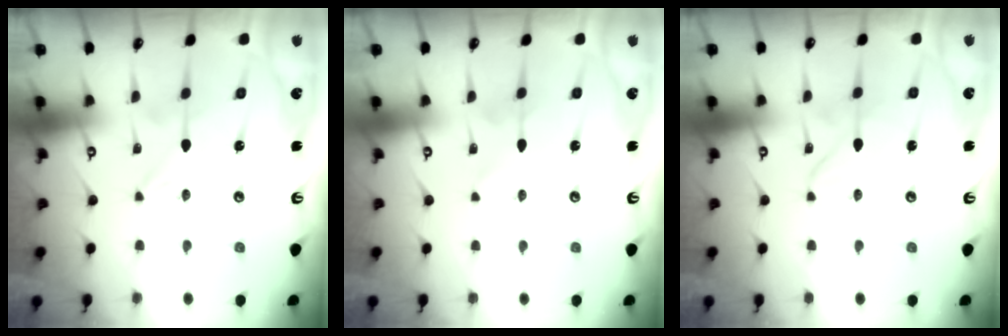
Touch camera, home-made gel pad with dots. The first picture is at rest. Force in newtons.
{"total": 1.2, "press": 1.1, "slide": 0.2}
{"total": 1.9, "press": 1.9, "slide": 0.2}